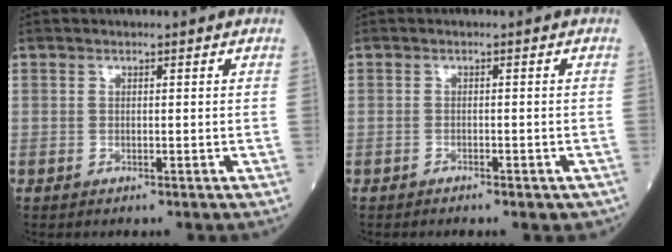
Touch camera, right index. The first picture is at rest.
{"total": 3.0, "force": [-2.3, 1.1, 1.6], "torque": [-0.021, -0.004, -0.021]}